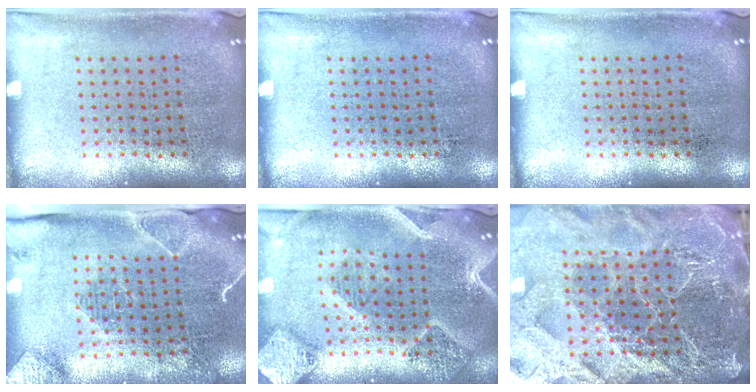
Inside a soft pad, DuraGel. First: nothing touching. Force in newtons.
{"total": 0.0}
{"total": 0.0}
{"total": 2.0, "press": 1.9, "slide": 0.3}
{"total": 2.9, "press": 2.6, "slide": 1.4}
{"total": 6.3, "press": 5.5, "slide": 3.2}